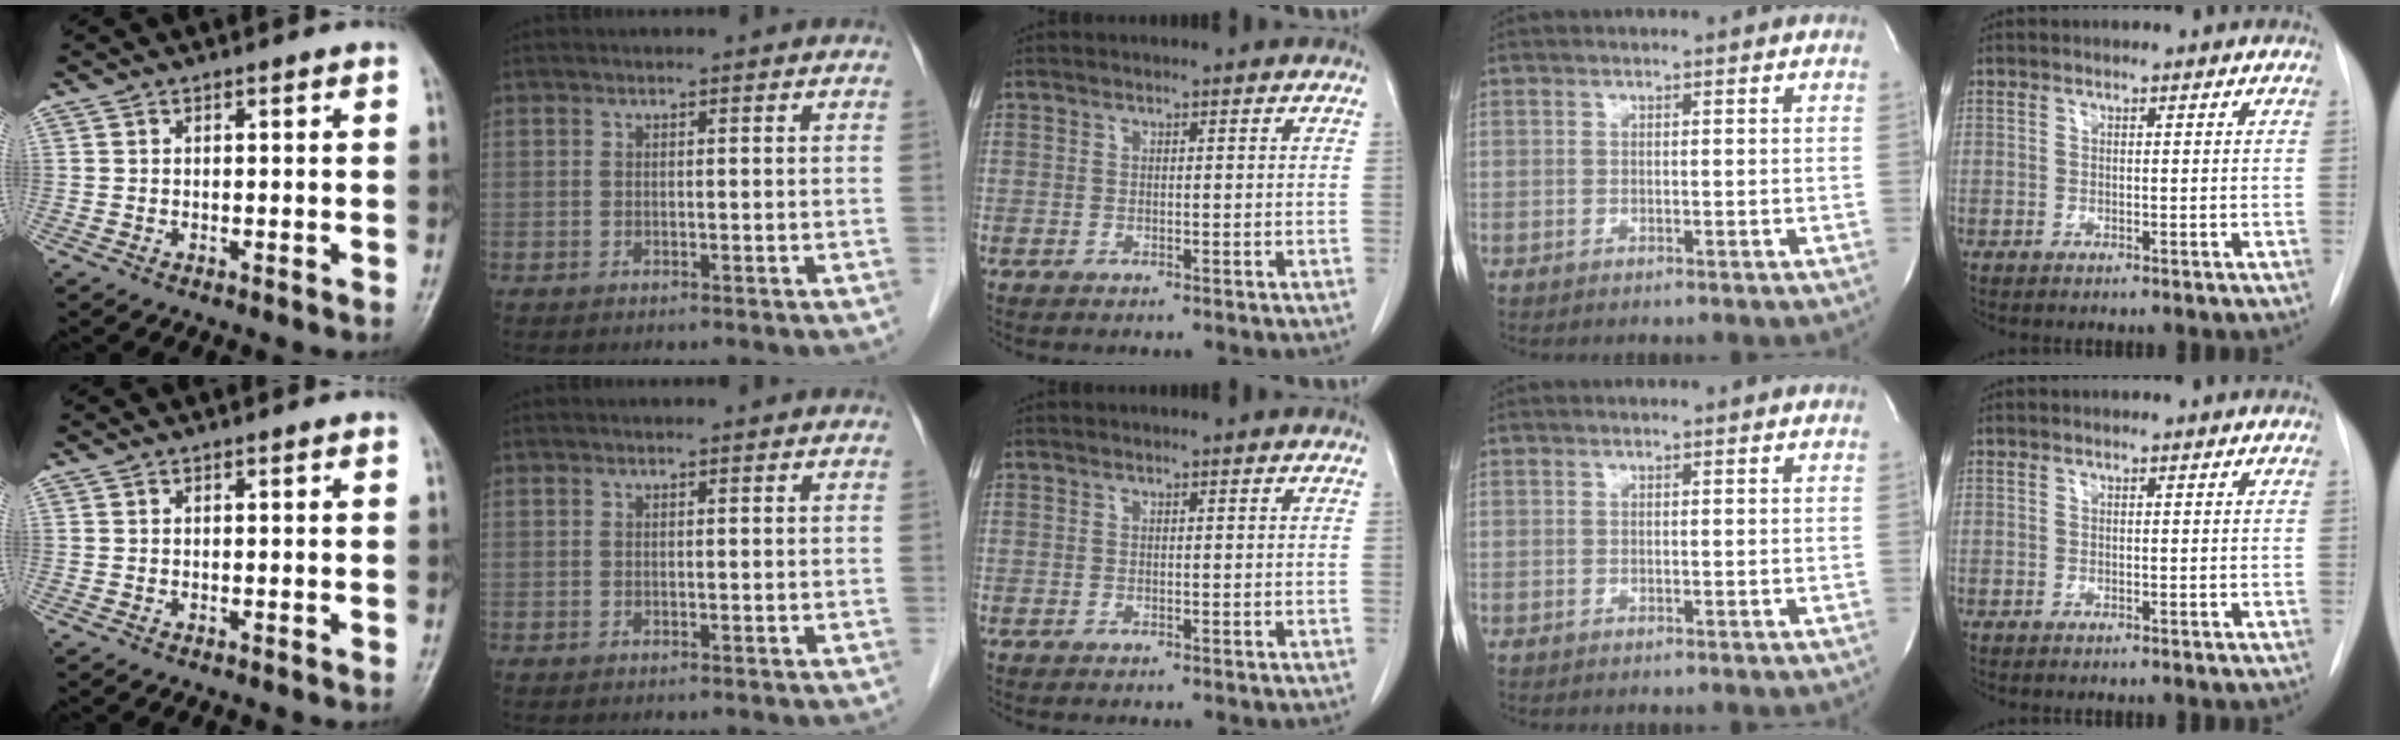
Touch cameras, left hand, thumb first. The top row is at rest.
{}